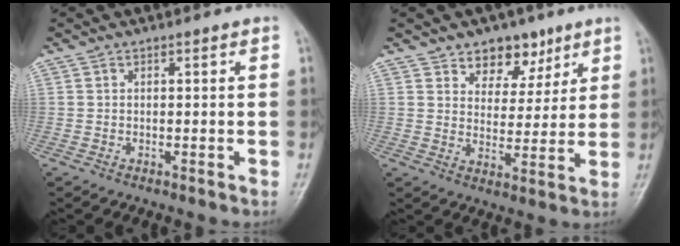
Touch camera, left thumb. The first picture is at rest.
{"total": 8.0, "force": [5.3, 5.3, 2.9], "torque": [-0.004, -0.027, 0.084]}